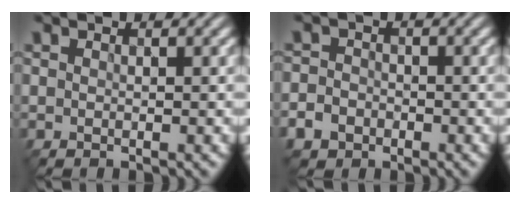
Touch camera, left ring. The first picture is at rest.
{"total": 4.0, "force": [-2.2, 3.1, 1.1], "torque": [-0.006, -0.008, -0.049]}